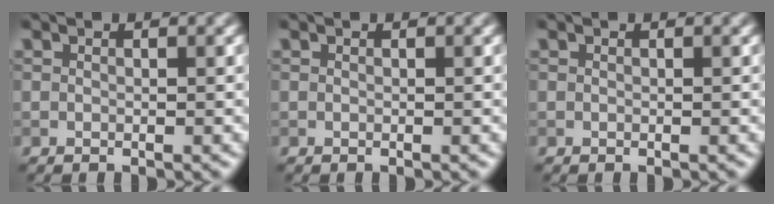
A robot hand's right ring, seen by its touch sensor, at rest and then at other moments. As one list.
[{"total": 0.0}, {"total": 0.0}]